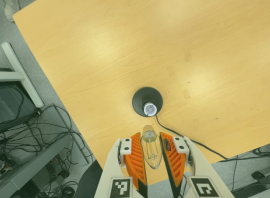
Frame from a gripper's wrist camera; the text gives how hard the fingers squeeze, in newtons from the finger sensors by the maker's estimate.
{"total": 11.3, "left": 11.5, "right": 11.1}